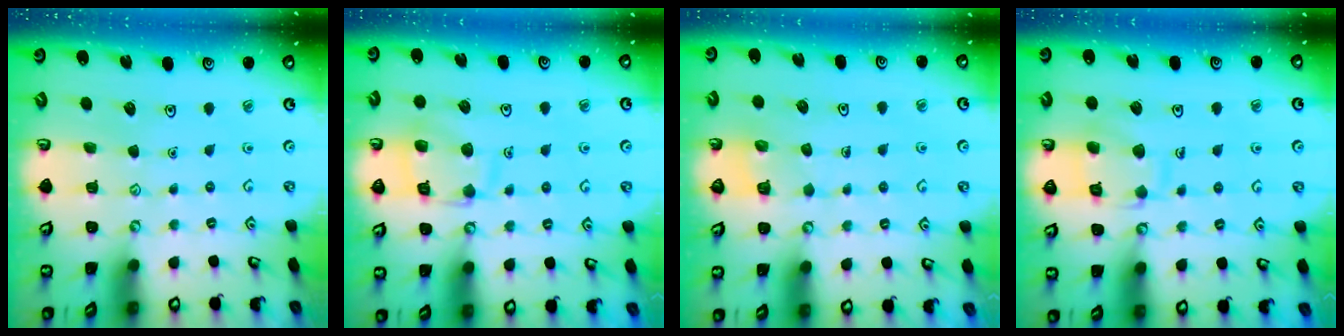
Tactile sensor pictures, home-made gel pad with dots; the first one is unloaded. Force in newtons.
{"total": 12.3, "press": 12.2, "slide": 1.4}
{"total": 3.2, "press": 3.2, "slide": 0.2}
{"total": 10.9, "press": 10.9, "slide": 0.8}